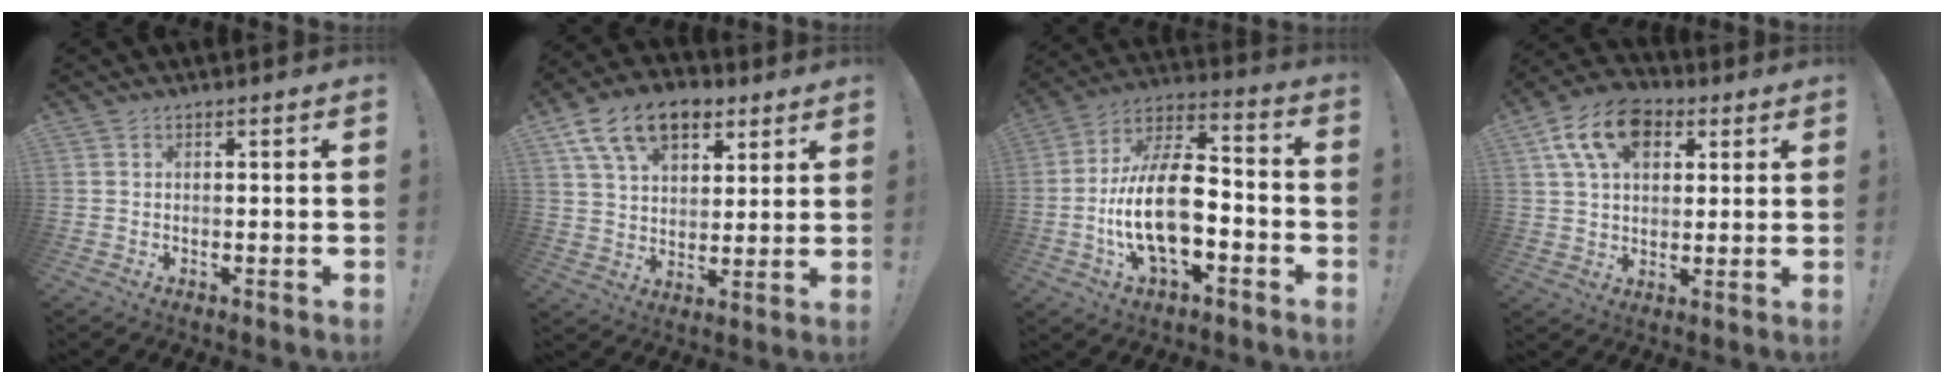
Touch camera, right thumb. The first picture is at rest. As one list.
[{"total": 16.1, "force": [8.5, 10.1, 9.3], "torque": [-0.158, -0.030, 0.159]}, {"total": 19.3, "force": [-4.8, 10.0, 15.8], "torque": [-0.308, 0.025, -0.081]}, {"total": 14.6, "force": [6.0, 10.1, 8.7], "torque": [-0.147, -0.009, 0.118]}]